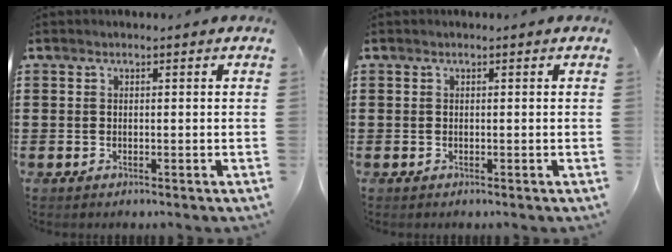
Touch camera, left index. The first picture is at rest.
{"total": 0.0}